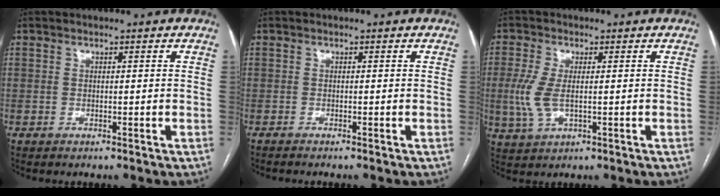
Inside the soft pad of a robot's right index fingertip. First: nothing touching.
{"total": 1.4, "force": [-1.3, -0.1, 0.6], "torque": [-0.006, 0.000, -0.017]}
{"total": 5.5, "force": [-0.3, 2.3, 5.0], "torque": [-0.132, -0.010, -0.004]}